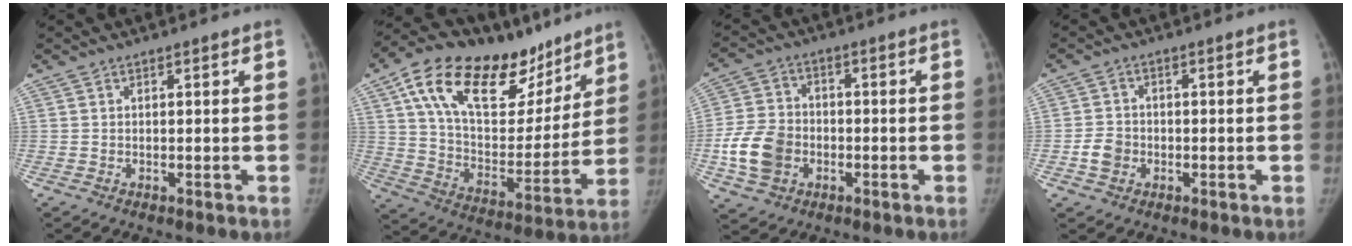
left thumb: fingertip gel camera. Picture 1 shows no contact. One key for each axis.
{"total": 29.7, "fx": 17.5, "fy": 14.8, "fz": 19.0, "tx": -0.267, "ty": -0.023, "tz": 0.287}
{"total": 10.8, "fx": -2.9, "fy": 8.6, "fz": 5.9, "tx": -0.101, "ty": 0.015, "tz": -0.055}
{"total": 4.2, "fx": -1.3, "fy": 3.6, "fz": 1.9, "tx": -0.024, "ty": 0.011, "tz": -0.024}